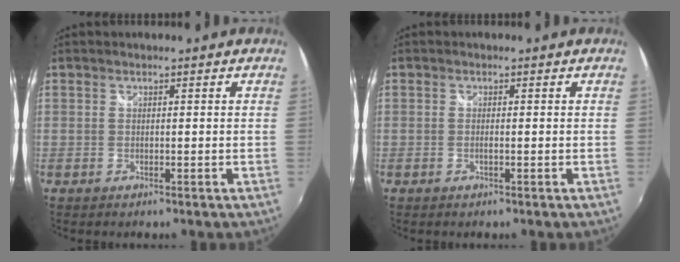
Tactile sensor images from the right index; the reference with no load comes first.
{"total": 1.1, "force": [-0.3, 0.1, 1.0], "torque": [-0.019, -0.002, -0.007]}